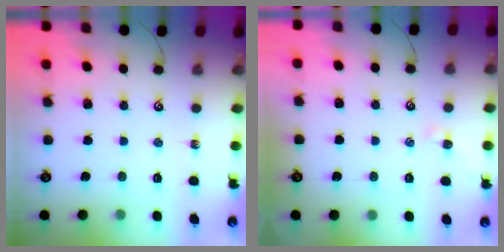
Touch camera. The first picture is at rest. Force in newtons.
{"total": 0.6, "press": 0.5, "slide": 0.4}